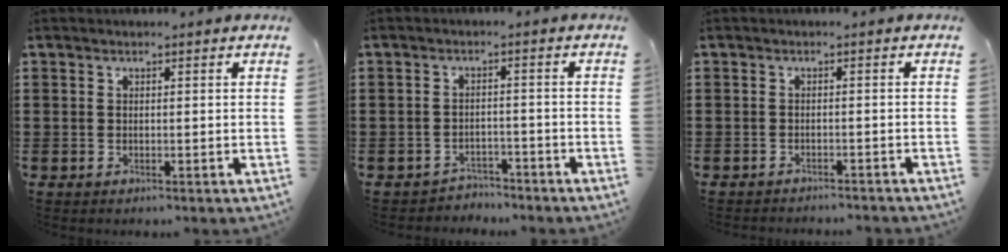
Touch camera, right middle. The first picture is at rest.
{"total": 2.6, "force": [-2.5, 0.5, -0.2], "torque": [-0.006, 0.000, -0.055]}
{"total": 1.2, "force": [-1.2, -0.1, 0.2], "torque": [-0.004, 0.001, -0.024]}